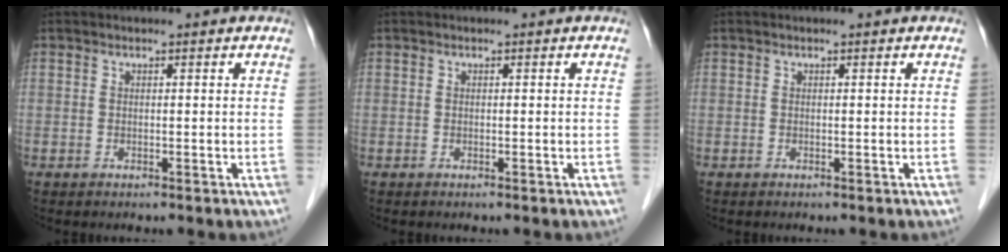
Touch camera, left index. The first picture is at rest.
{"total": 0.0}
{"total": 0.0}